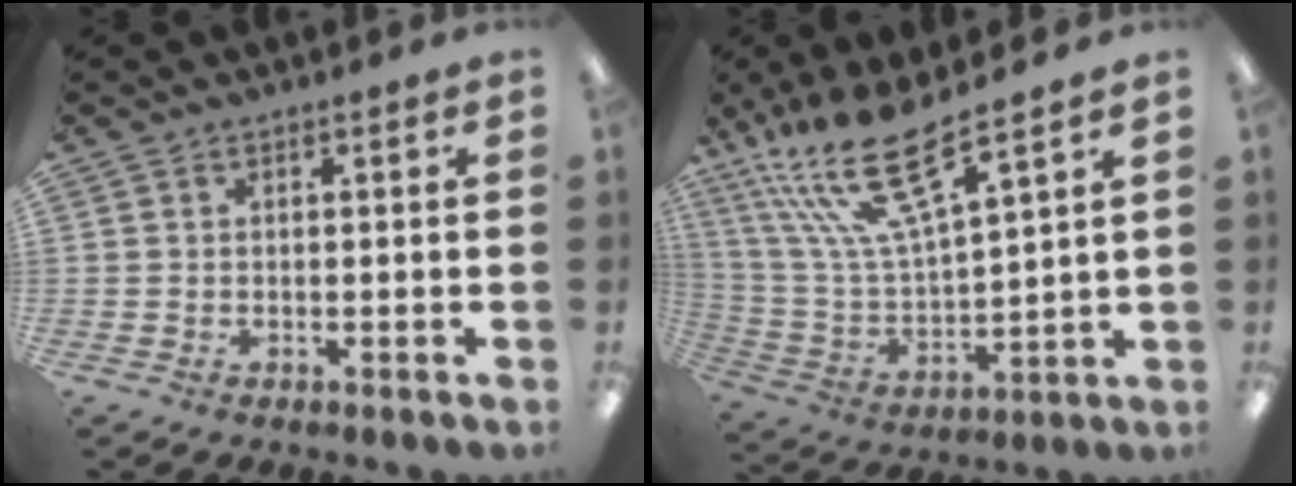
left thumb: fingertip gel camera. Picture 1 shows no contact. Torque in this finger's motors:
{"motor_torque": [0.34, 0.26, 1.63, -1.14, 0.40]}